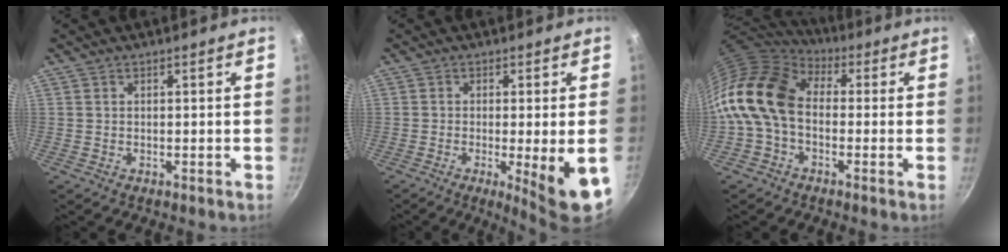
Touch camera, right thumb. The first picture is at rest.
{"total": 9.0, "force": [-2.5, 0.9, 8.6], "torque": [-0.121, -0.012, -0.031]}
{"total": 15.7, "force": [-0.2, 11.0, 11.2], "torque": [-0.204, 0.030, -0.024]}